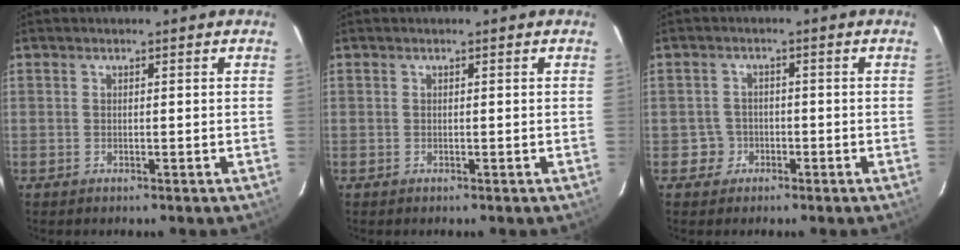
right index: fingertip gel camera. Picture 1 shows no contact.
{"total": 0.0}
{"total": 3.2, "force": [-1.3, 2.9, -0.5], "torque": [0.012, 0.019, -0.020]}